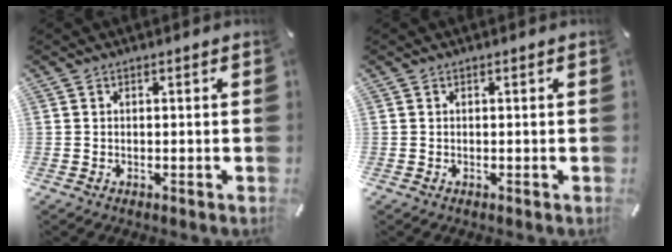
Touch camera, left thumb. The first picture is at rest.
{"total": 0.0}